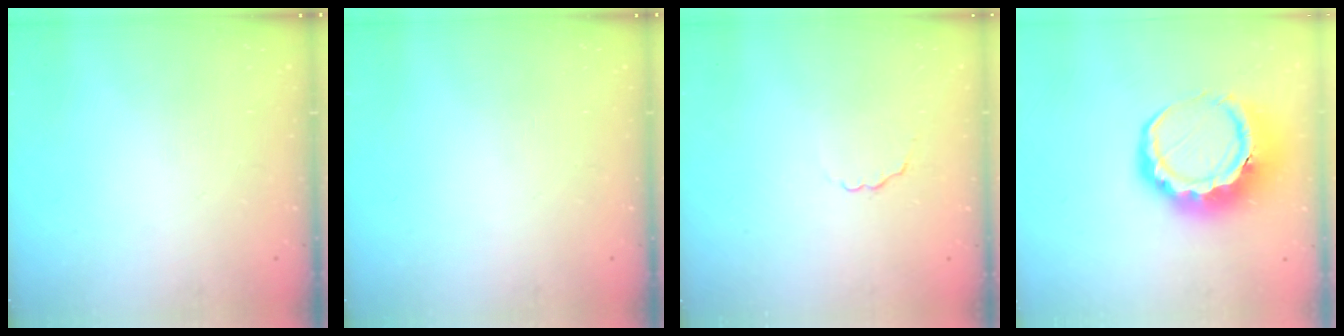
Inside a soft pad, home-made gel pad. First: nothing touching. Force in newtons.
{"total": 0.0}
{"total": 1.8, "press": 1.5, "slide": 1.0}
{"total": 12.5, "press": 12.3, "slide": 2.2}